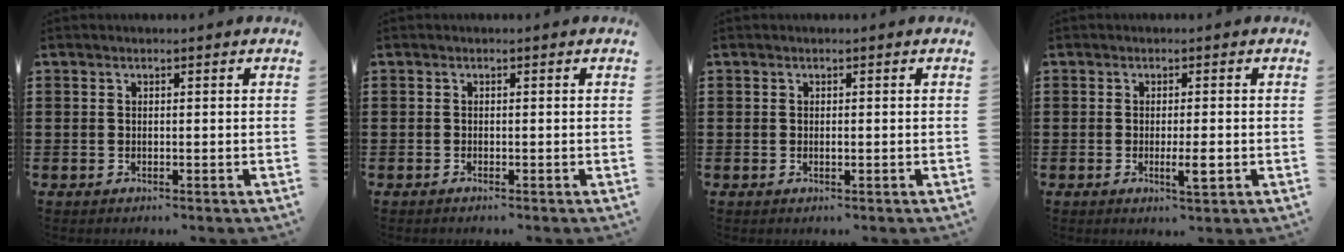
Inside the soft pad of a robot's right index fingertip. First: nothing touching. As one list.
[{"total": 0.5, "force": [-0.5, 0.0, 0.1], "torque": [-0.004, -0.001, -0.010]}, {"total": 0.6, "force": [-0.1, 0.1, 0.6], "torque": [-0.013, -0.004, -0.001]}, {"total": 3.2, "force": [-1.0, 0.4, 3.0], "torque": [-0.057, -0.006, -0.020]}]